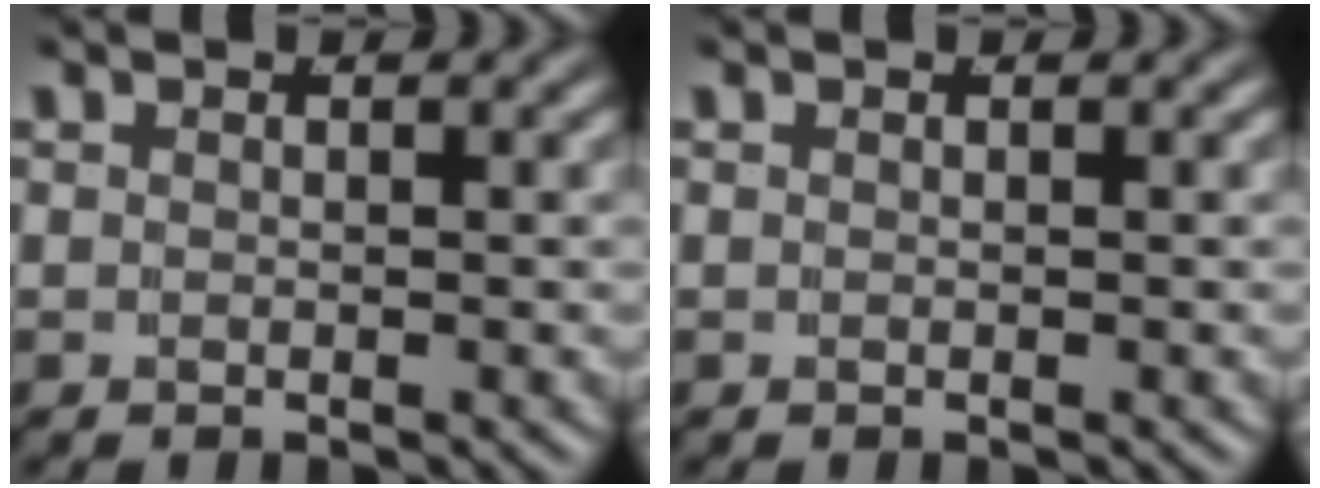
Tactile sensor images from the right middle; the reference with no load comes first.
{"total": 0.0}